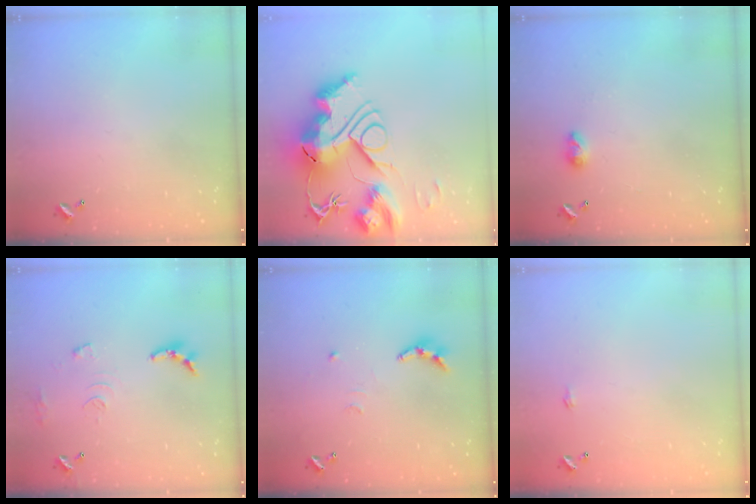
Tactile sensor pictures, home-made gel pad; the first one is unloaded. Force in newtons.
{"total": 0.7, "press": 0.7, "slide": 0.0}
{"total": 4.9, "press": 4.8, "slide": 0.7}
{"total": 10.1, "press": 10.0, "slide": 0.8}
{"total": 7.9, "press": 7.9, "slide": 0.2}
{"total": 0.6, "press": 0.6, "slide": 0.2}